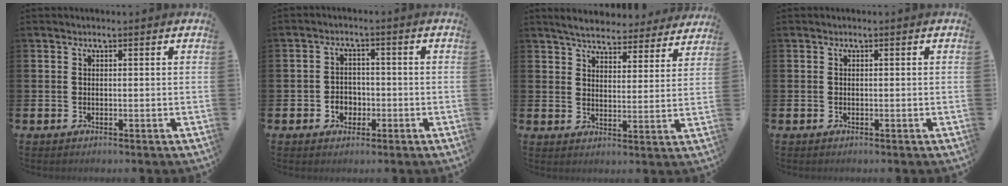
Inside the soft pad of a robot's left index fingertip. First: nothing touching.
{"total": 2.8, "force": [-1.0, 2.4, 1.0], "torque": [-0.011, -0.001, -0.026]}
{"total": 5.3, "force": [5.2, 0.7, 0.8], "torque": [-0.031, -0.036, 0.088]}
{"total": 0.0}